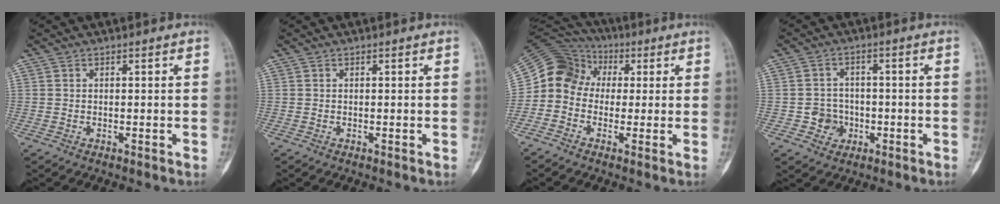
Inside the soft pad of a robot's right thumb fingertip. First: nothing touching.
{"total": 0.0}
{"total": 11.0, "force": [0.4, 9.9, 4.9], "torque": [-0.069, 0.043, -0.008]}
{"total": 4.6, "force": [-1.4, 4.3, 0.9], "torque": [0.017, 0.015, -0.022]}